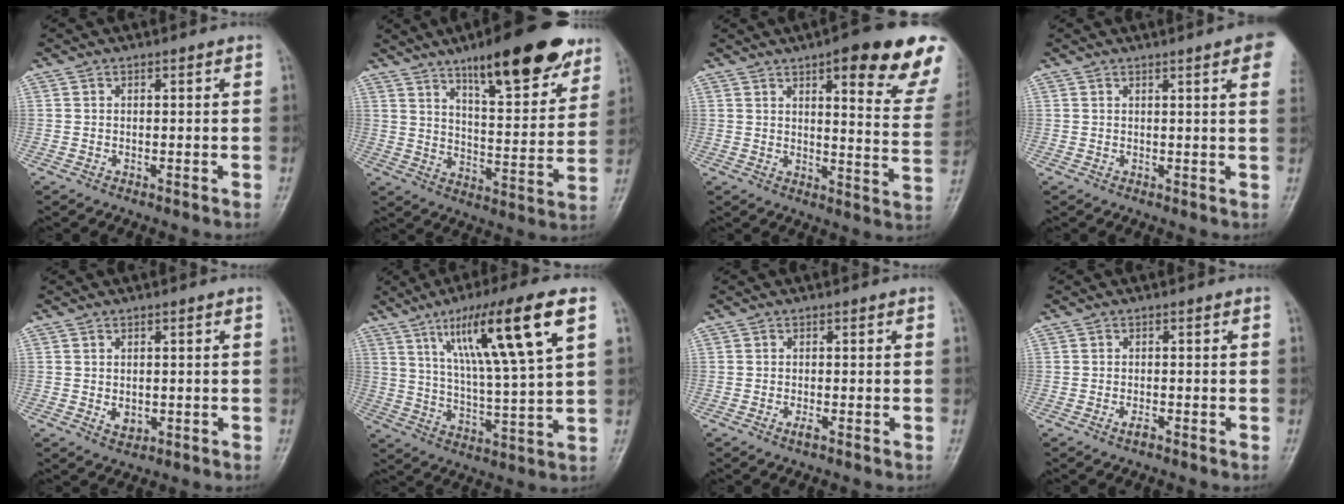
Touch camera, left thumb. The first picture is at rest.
{"total": 20.5, "force": [13.5, 5.9, 14.3], "torque": [-0.166, -0.060, 0.203]}
{"total": 18.8, "force": [10.9, 4.9, 14.5], "torque": [-0.145, -0.048, 0.123]}
{"total": 6.3, "force": [3.2, 0.6, 5.4], "torque": [-0.052, 0.000, 0.032]}
{"total": 2.7, "force": [-0.4, 2.0, 1.8], "torque": [-0.019, 0.000, -0.001]}
{"total": 18.6, "force": [8.3, 2.5, 16.5], "torque": [-0.276, -0.020, 0.140]}
{"total": 1.4, "force": [-0.8, 0.4, 1.2], "torque": [-0.025, 0.003, -0.015]}
{"total": 1.6, "force": [-1.0, 0.5, 1.1], "torque": [-0.024, 0.007, -0.019]}